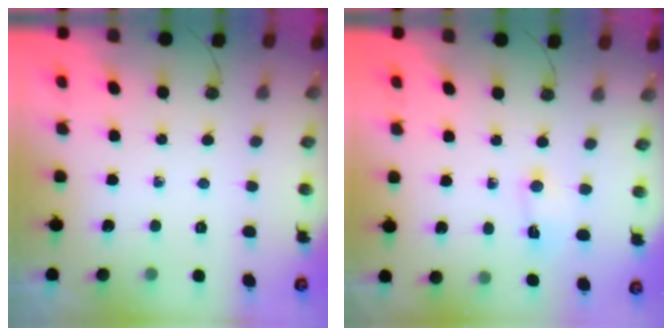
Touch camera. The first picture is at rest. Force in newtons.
{"total": 2.0, "press": 2.0, "slide": 0.3}